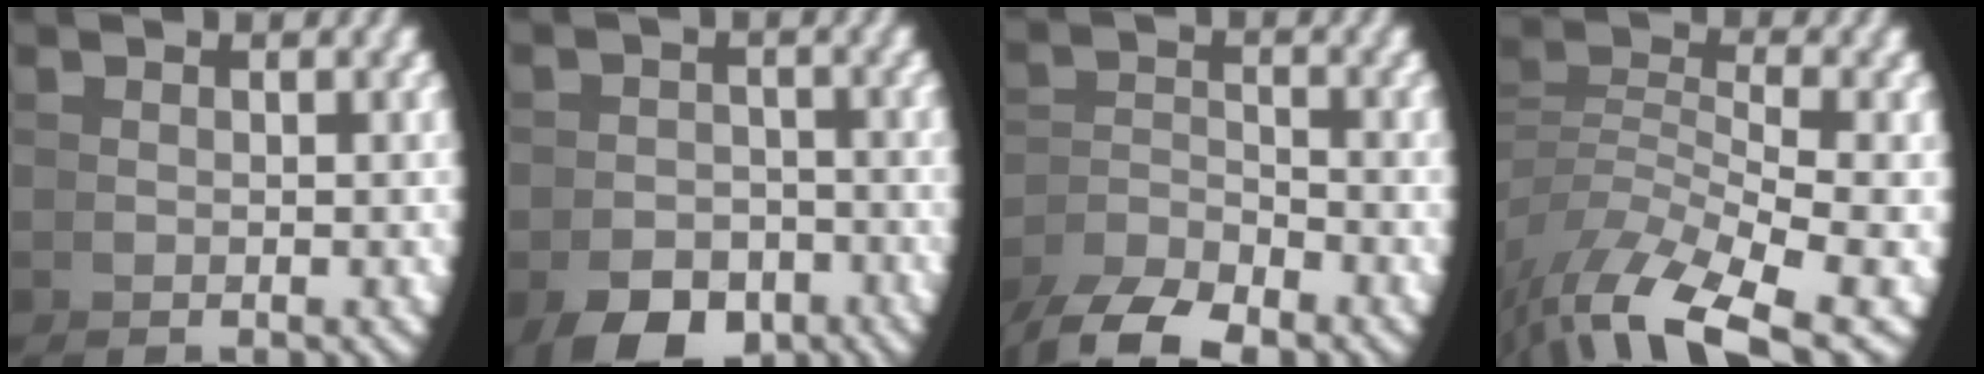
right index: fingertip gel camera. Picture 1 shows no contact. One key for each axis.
{"total": 4.5, "fx": -3.7, "fy": 2.1, "fz": 1.5, "tx": -0.001, "ty": -0.013, "tz": -0.057}
{"total": 4.4, "fx": -3.7, "fy": 1.3, "fz": 2.0, "tx": -0.028, "ty": -0.011, "tz": -0.055}
{"total": 5.8, "fx": -3.2, "fy": 2.2, "fz": 4.4, "tx": -0.089, "ty": -0.033, "tz": -0.032}